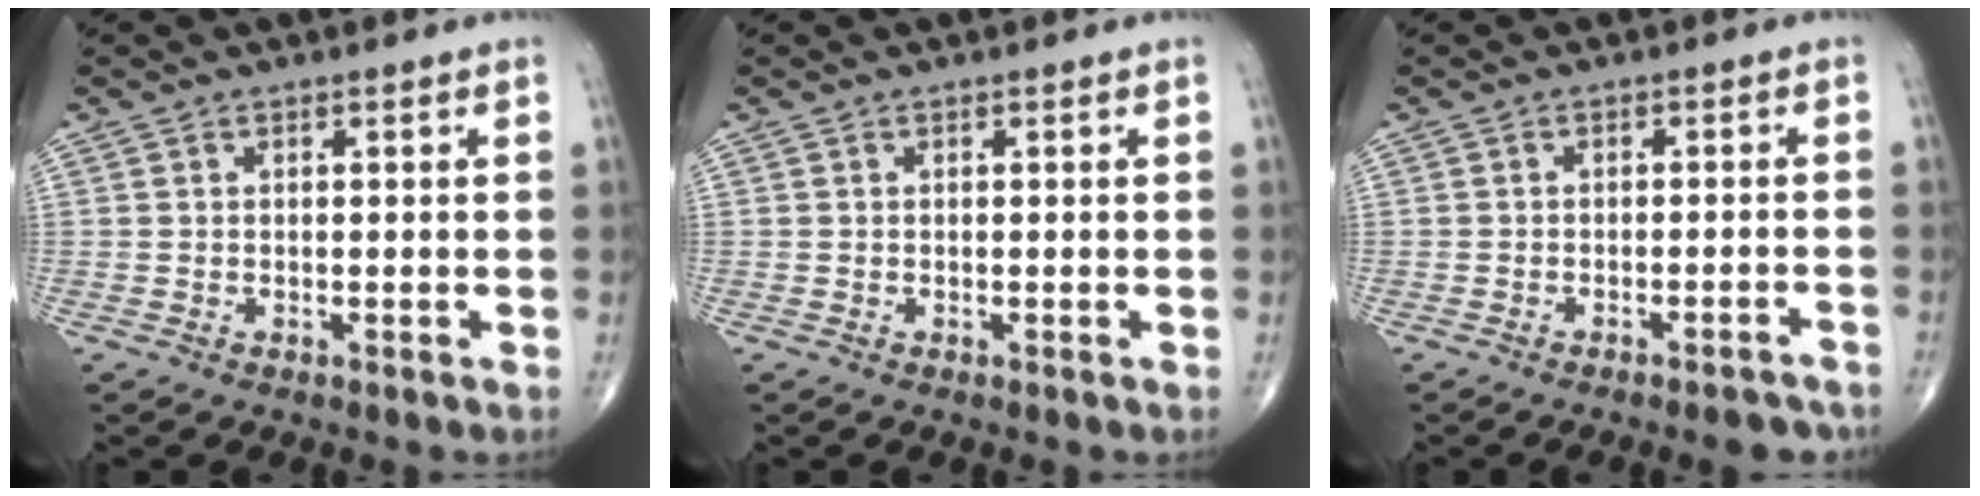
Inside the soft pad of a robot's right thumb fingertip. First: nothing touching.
{"total": 0.0}
{"total": 5.3, "force": [-4.7, 1.3, 2.2], "torque": [-0.020, 0.025, -0.055]}